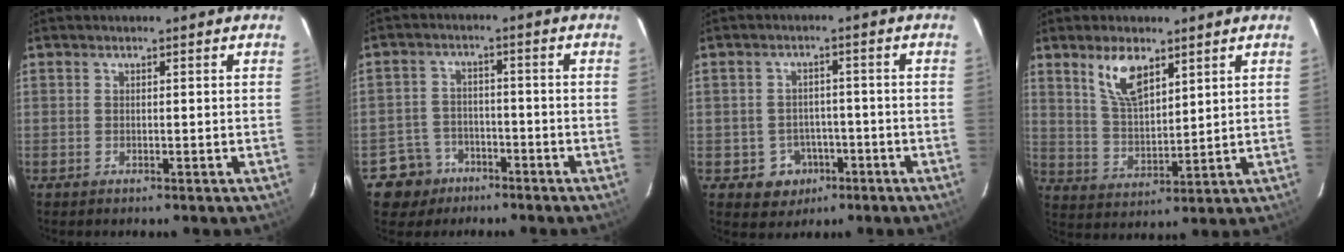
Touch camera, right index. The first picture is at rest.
{"total": 6.6, "force": [-3.9, 5.3, 0.2], "torque": [-0.023, 0.026, -0.062]}
{"total": 6.0, "force": [-2.5, 5.3, 0.9], "torque": [-0.030, 0.021, -0.020]}
{"total": 8.7, "force": [5.3, 3.7, 5.8], "torque": [-0.108, 0.005, 0.111]}